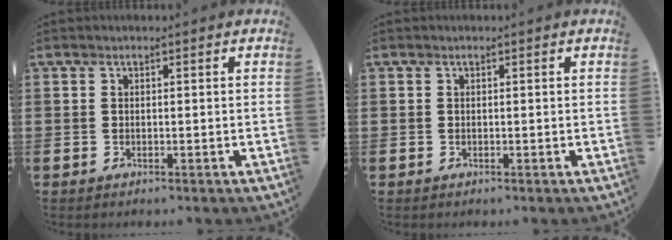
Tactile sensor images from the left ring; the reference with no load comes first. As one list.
[{"total": 0.0}]